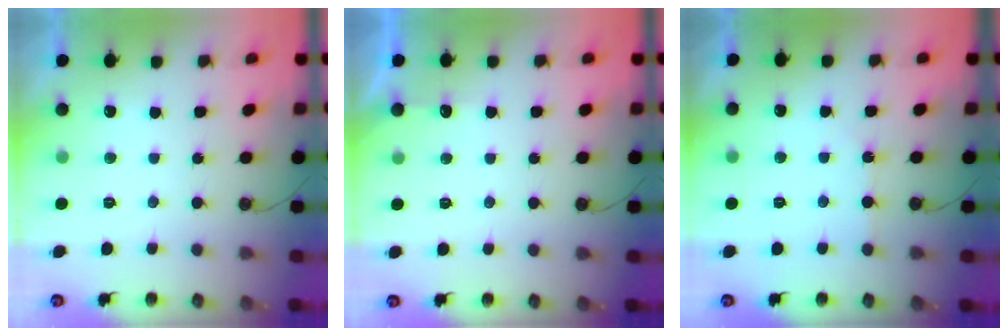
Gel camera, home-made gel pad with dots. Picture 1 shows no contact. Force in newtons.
{"total": 3.7, "press": 3.7, "slide": 0.5}
{"total": 1.9, "press": 1.8, "slide": 0.4}